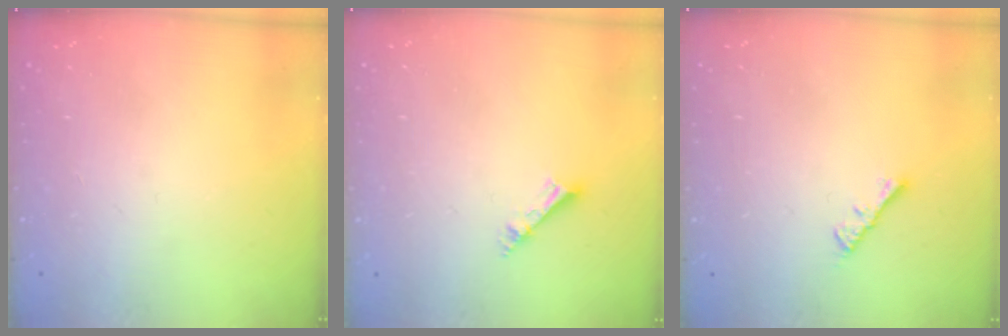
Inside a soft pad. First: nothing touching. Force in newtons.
{"total": 3.9, "press": 3.8, "slide": 0.5}
{"total": 2.3, "press": 2.2, "slide": 0.4}